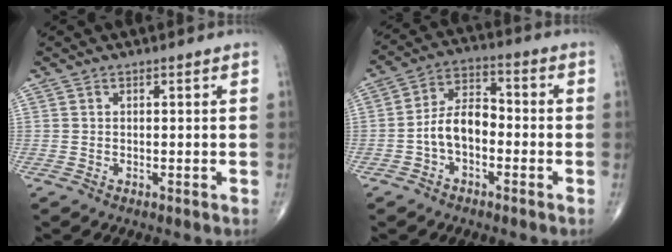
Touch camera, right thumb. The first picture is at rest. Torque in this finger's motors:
{"motor_torque": [1.48, 1.21, 0.77, -0.43, 0.04]}